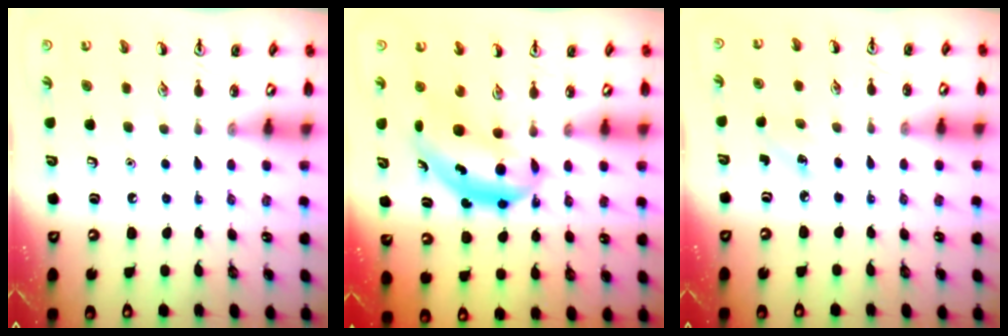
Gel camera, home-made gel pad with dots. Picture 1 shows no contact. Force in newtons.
{"total": 6.3, "press": 6.0, "slide": 1.6}
{"total": 2.4, "press": 2.3, "slide": 0.9}